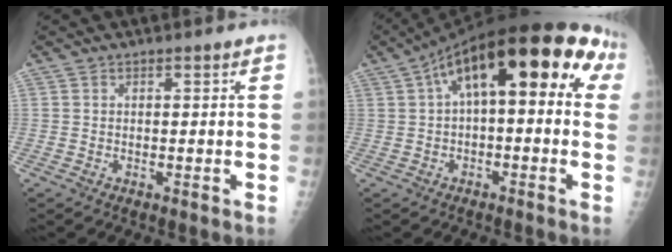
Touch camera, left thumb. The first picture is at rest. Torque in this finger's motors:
{"motor_torque": [0.10, 1.58, 1.97, -0.82, 0.27]}